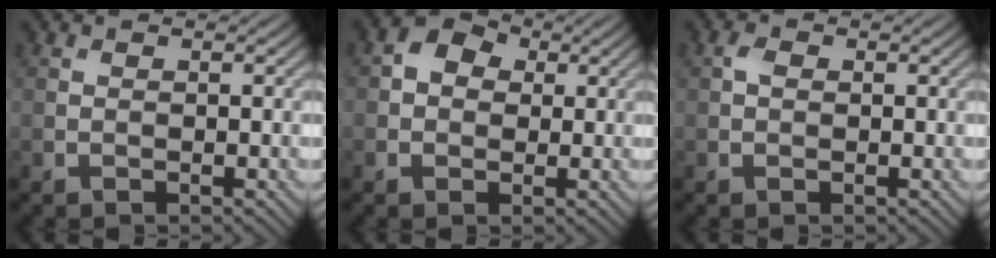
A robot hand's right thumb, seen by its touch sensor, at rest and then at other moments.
{"total": 3.9, "force": [0.7, 3.1, 2.1], "torque": [-0.039, 0.007, 0.003]}
{"total": 1.2, "force": [0.2, 0.8, 0.8], "torque": [-0.016, 0.003, 0.001]}